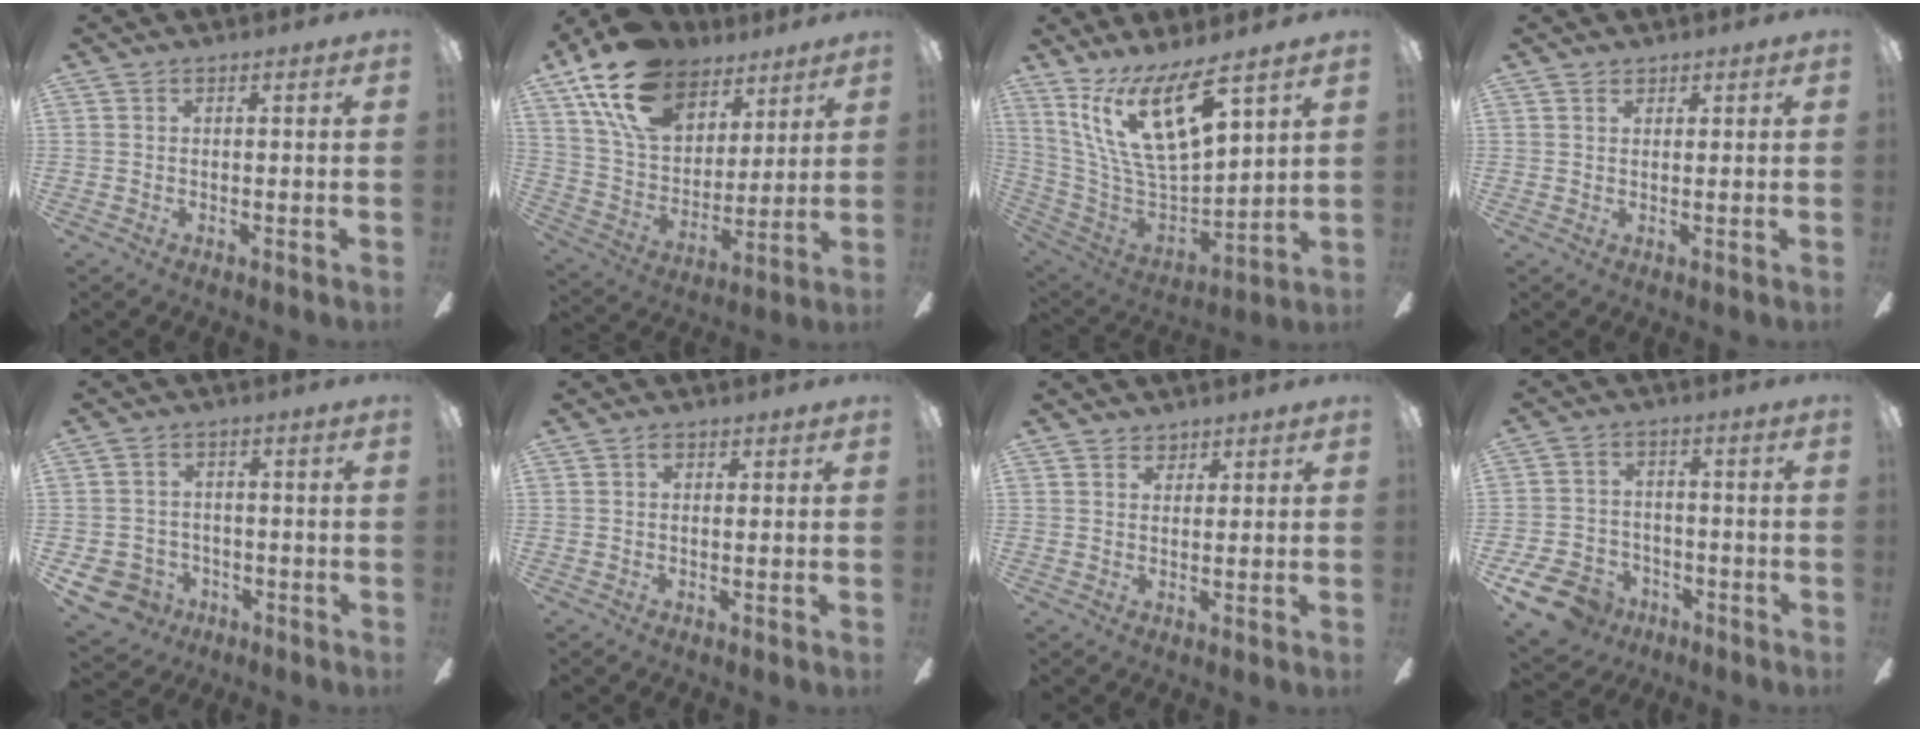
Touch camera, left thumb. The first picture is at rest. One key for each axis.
{"total": 19.4, "fx": 12.6, "fy": 11.4, "fz": 9.3, "tx": -0.177, "ty": -0.057, "tz": 0.234}
{"total": 19.6, "fx": 11.7, "fy": 6.7, "fz": 14.3, "tx": -0.296, "ty": -0.079, "tz": 0.201}
{"total": 1.2, "fx": 1.0, "fy": 0.6, "fz": 0.2, "tx": -0.003, "ty": 0.001, "tz": 0.020}
{"total": 7.6, "fx": -3.8, "fy": 6.3, "fz": 2.0, "tx": -0.065, "ty": 0.024, "tz": -0.068}
{"total": 1.1, "fx": 0.3, "fy": 0.5, "fz": 0.9, "tx": -0.020, "ty": 0.005, "tz": 0.004}
{"total": 2.0, "fx": 1.7, "fy": 1.1, "fz": 0.2, "tx": 0.003, "ty": -0.003, "tz": 0.031}
{"total": 10.3, "fx": -6.9, "fy": 6.6, "fz": 4.0, "tx": -0.103, "ty": 0.045, "tz": -0.128}